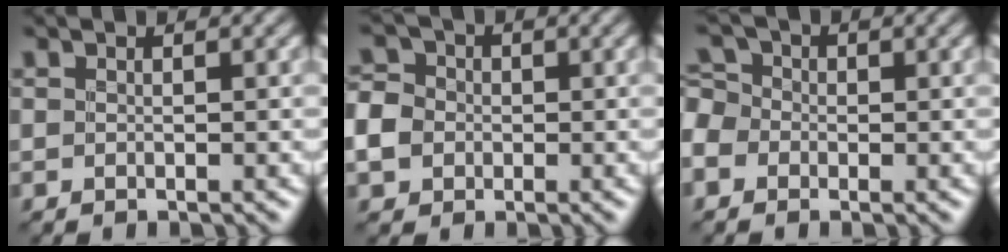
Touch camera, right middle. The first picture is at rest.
{"total": 4.4, "force": [-0.7, 3.8, 2.0], "torque": [-0.045, 0.005, -0.021]}
{"total": 3.6, "force": [-1.0, 3.1, 1.6], "torque": [-0.042, 0.016, -0.031]}